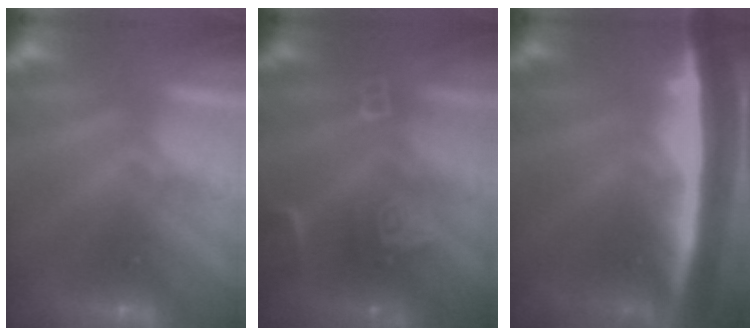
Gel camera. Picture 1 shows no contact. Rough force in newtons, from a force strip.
{"total": 2.4}
{"total": 7.7}